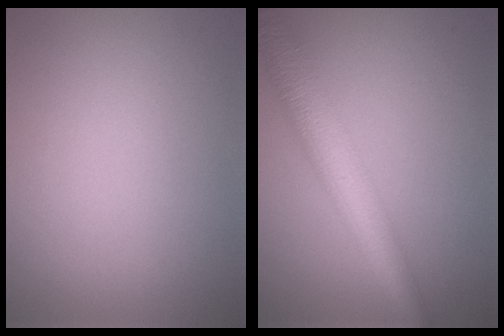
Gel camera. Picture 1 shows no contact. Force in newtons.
{"total": 6.5, "press": 6.5, "slide": 0.1}